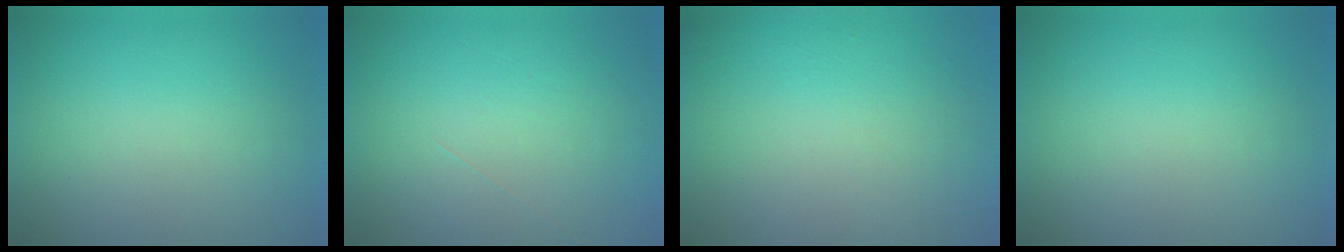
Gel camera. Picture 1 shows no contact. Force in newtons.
{"total": 1.2}
{"total": 5.9}
{"total": 0.0}